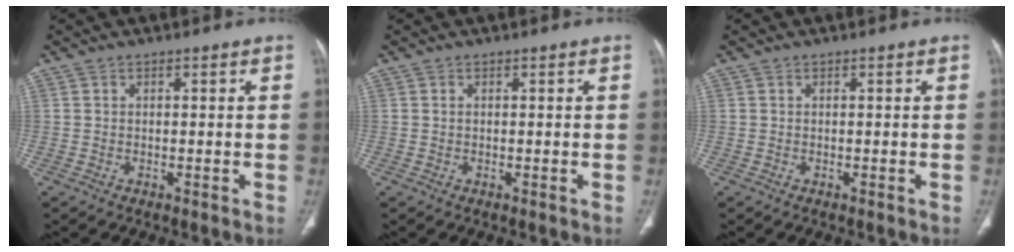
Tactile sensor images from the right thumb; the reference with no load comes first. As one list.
[{"total": 0.0}, {"total": 0.0}]